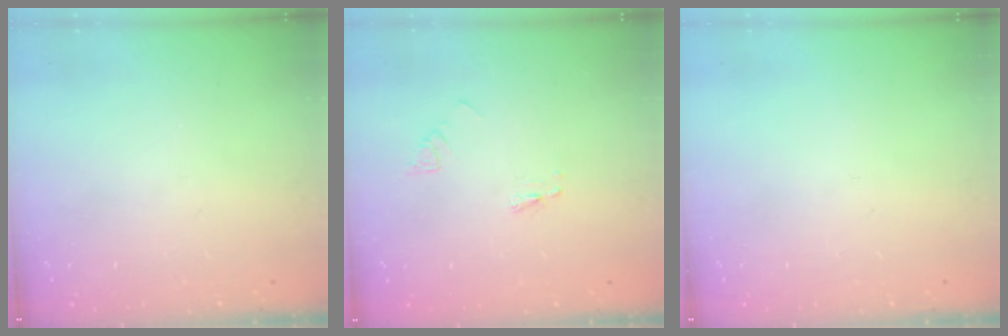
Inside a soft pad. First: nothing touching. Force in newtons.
{"total": 2.1, "press": 2.1, "slide": 0.1}
{"total": 0.0}